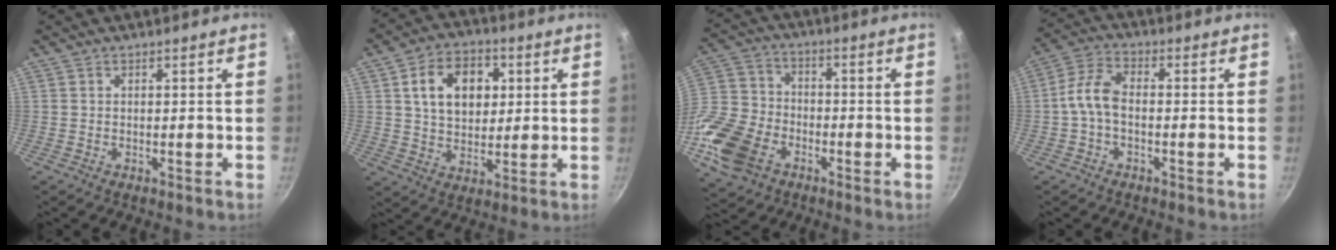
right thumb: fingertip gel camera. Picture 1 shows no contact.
{"total": 13.0, "force": [3.3, 9.2, 8.5], "torque": [-0.104, 0.002, 0.051]}
{"total": 16.8, "force": [-7.0, 11.9, 9.5], "torque": [-0.198, 0.036, -0.150]}
{"total": 6.4, "force": [-1.3, 3.6, 5.1], "torque": [-0.106, 0.031, -0.036]}